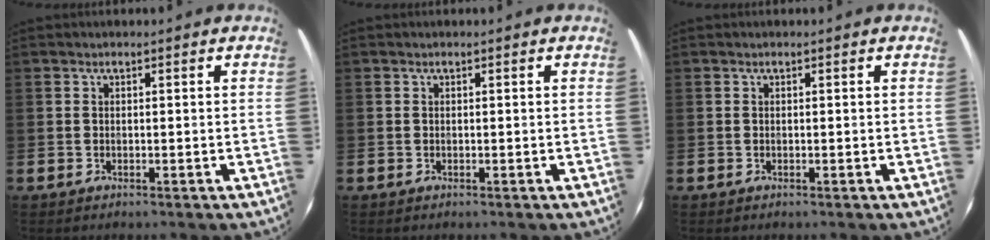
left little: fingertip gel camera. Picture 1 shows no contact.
{"total": 0.0}
{"total": 0.0}